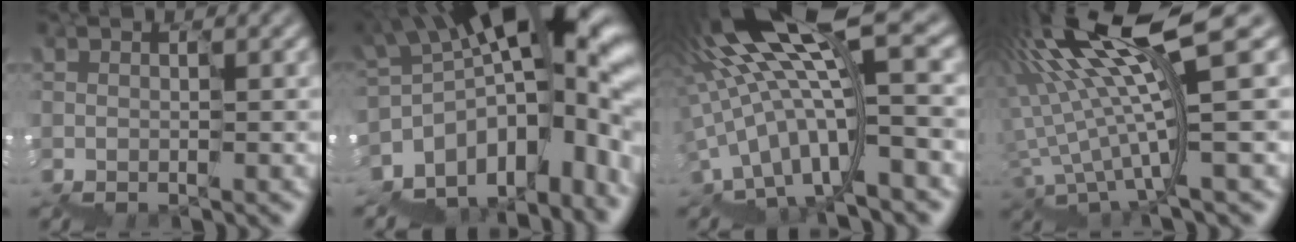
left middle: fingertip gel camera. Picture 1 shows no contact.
{"total": 13.8, "force": [-4.5, 7.3, 10.8], "torque": [-0.164, 0.008, -0.060]}
{"total": 10.6, "force": [1.1, 2.4, 10.3], "torque": [-0.196, 0.027, 0.031]}
{"total": 9.8, "force": [3.8, 1.6, 8.8], "torque": [-0.172, 0.024, 0.083]}